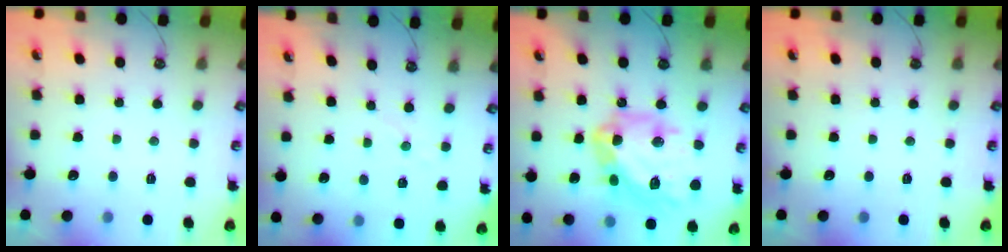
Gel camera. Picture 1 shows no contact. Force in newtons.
{"total": 3.1, "press": 3.1, "slide": 0.3}
{"total": 22.0, "press": 21.9, "slide": 2.2}
{"total": 0.0}